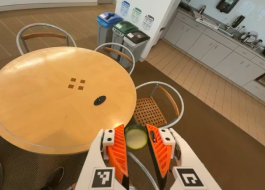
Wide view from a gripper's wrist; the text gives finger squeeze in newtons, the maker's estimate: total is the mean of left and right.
{"total": 7.4, "left": 7.2, "right": 7.5}